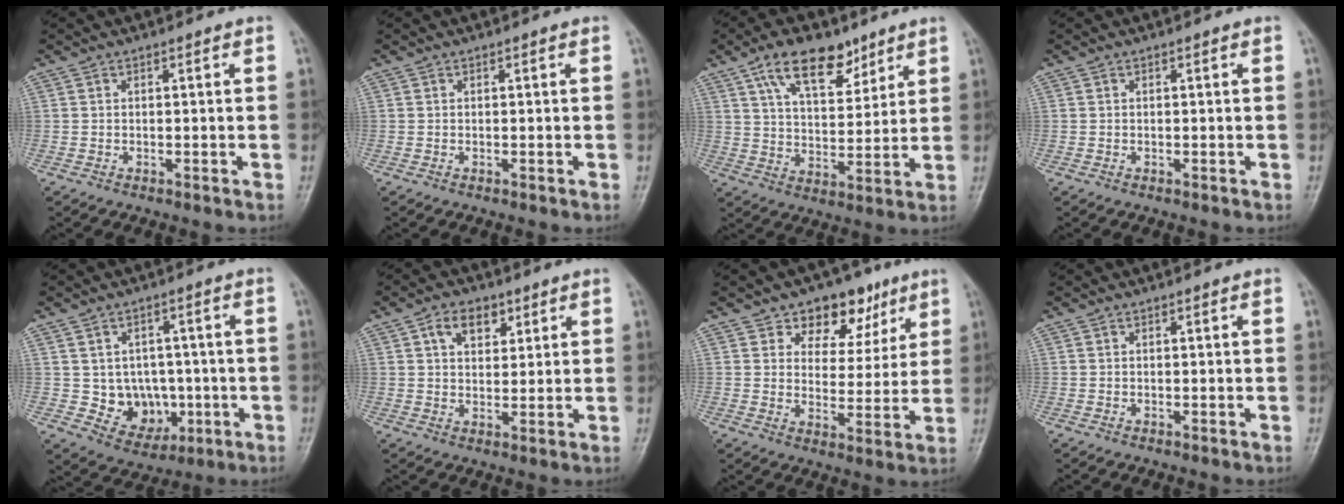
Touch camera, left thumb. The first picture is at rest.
{"total": 0.0}
{"total": 12.3, "force": [7.7, 6.1, 7.4], "torque": [-0.092, -0.038, 0.137]}
{"total": 0.0}
{"total": 8.9, "force": [-1.2, 7.5, 4.8], "torque": [-0.021, 0.005, 0.000]}
{"total": 6.1, "force": [2.9, 4.0, 3.6], "torque": [-0.035, -0.011, 0.046]}
{"total": 10.8, "force": [6.4, 7.3, 4.7], "torque": [-0.018, -0.023, 0.094]}
{"total": 0.0}